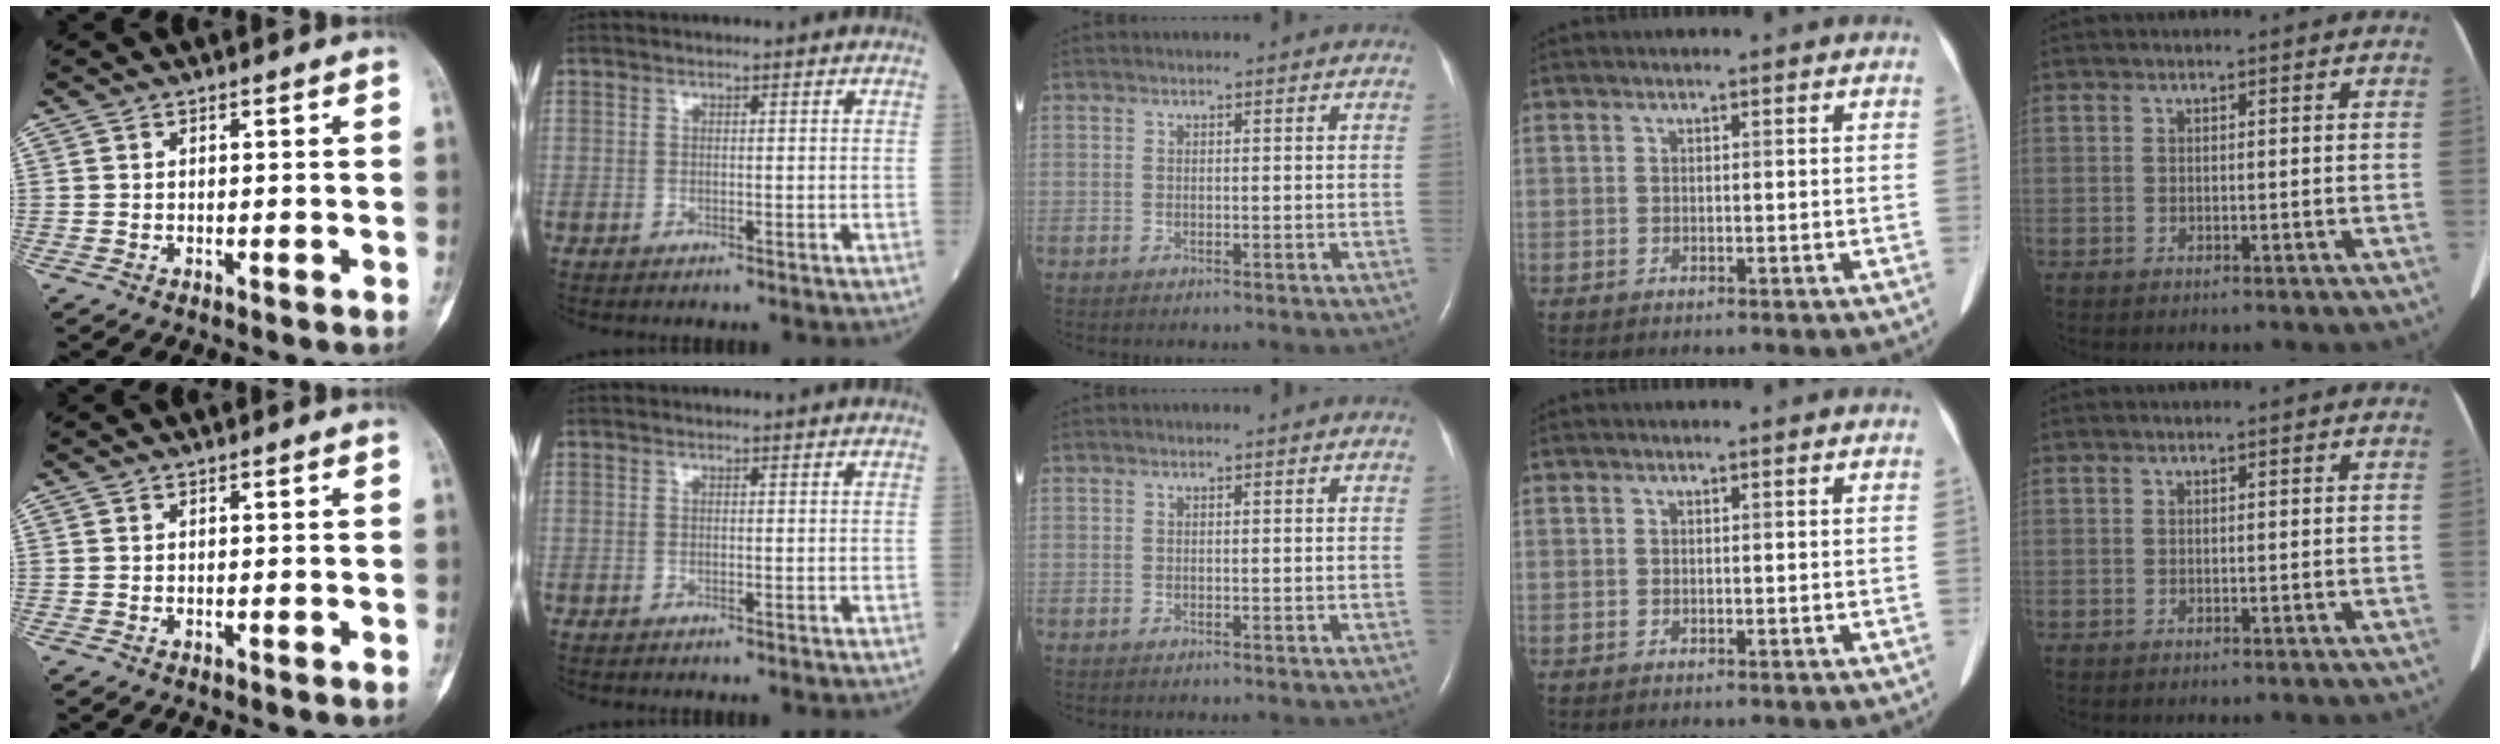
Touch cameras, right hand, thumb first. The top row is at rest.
{}